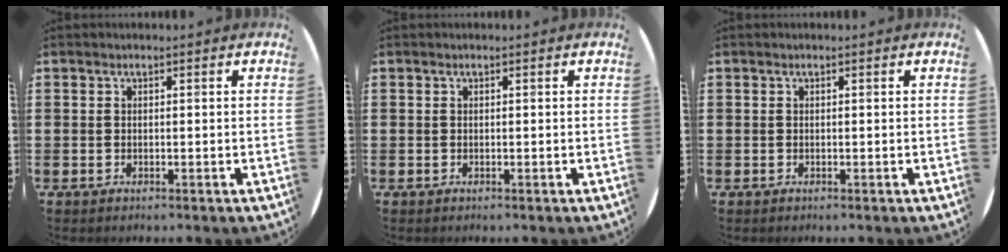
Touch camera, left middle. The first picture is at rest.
{"total": 0.0}
{"total": 0.0}